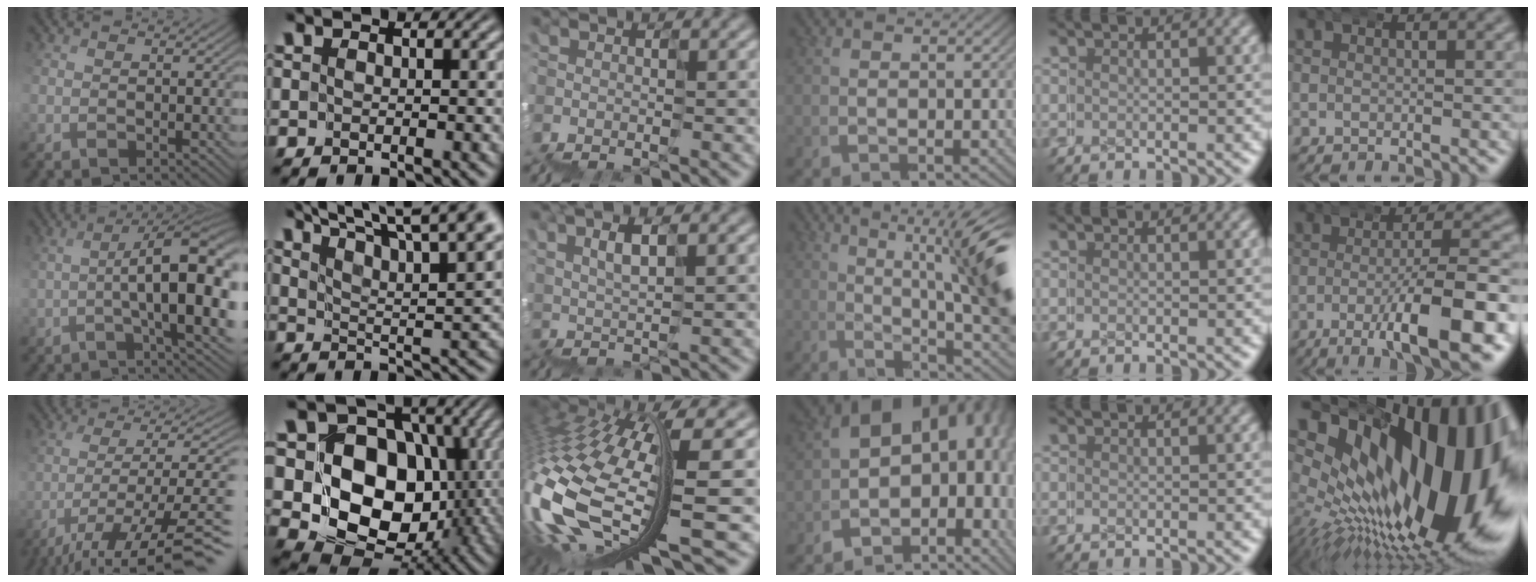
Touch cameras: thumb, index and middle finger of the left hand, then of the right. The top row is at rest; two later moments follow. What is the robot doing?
{"motion": "wrap", "object": "duck tape"}